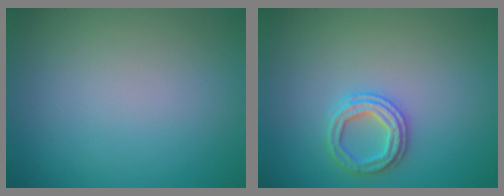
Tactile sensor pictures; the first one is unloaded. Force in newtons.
{"total": 2.4, "press": 2.4, "slide": 0.2}